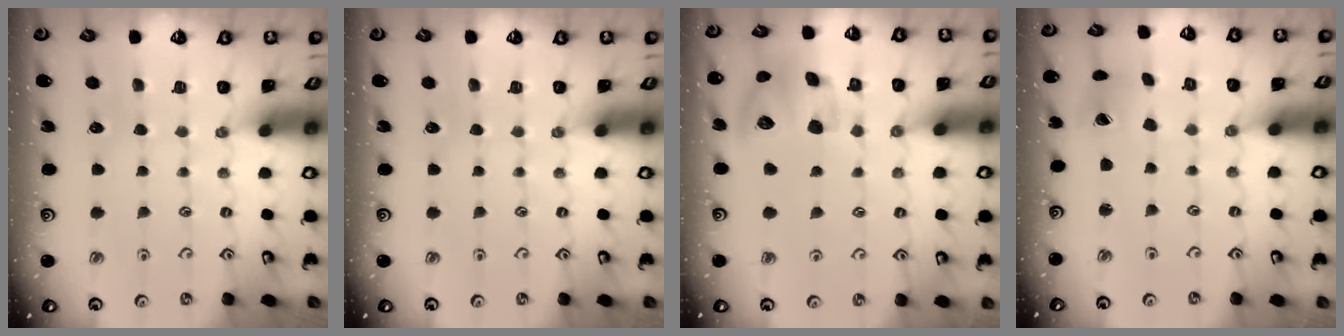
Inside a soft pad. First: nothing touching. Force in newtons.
{"total": 0.0}
{"total": 13.4, "press": 13.2, "slide": 2.0}
{"total": 4.5, "press": 4.4, "slide": 0.5}